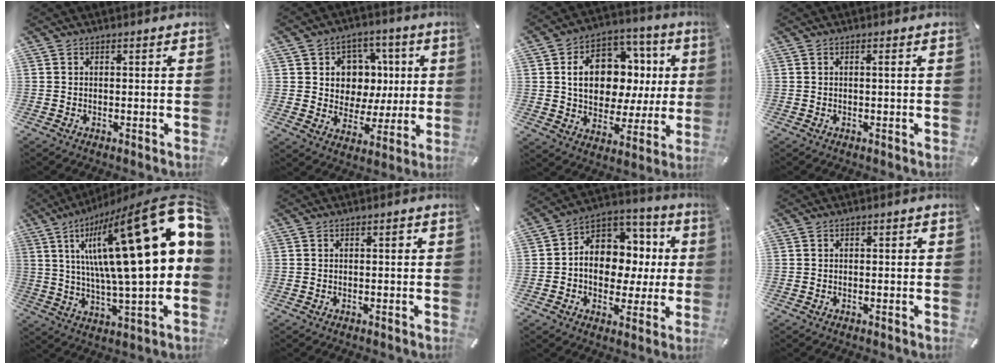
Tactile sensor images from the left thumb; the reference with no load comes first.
{"total": 10.0, "force": [1.0, 9.8, 2.0], "torque": [-0.024, -0.013, 0.026]}
{"total": 16.4, "force": [3.4, 12.4, 10.2], "torque": [-0.154, -0.008, 0.071]}
{"total": 0.7, "force": [0.0, -0.1, 0.7], "torque": [-0.012, -0.001, -0.001]}
{"total": 32.2, "force": [9.1, 8.4, 29.7], "torque": [-0.479, -0.086, 0.145]}
{"total": 1.0, "force": [0.1, 0.5, 0.9], "torque": [-0.017, 0.005, 0.000]}
{"total": 11.7, "force": [0.3, 10.1, 5.8], "torque": [-0.083, -0.012, 0.016]}
{"total": 0.5, "force": [-0.1, 0.3, 0.4], "torque": [-0.008, -0.001, -0.002]}